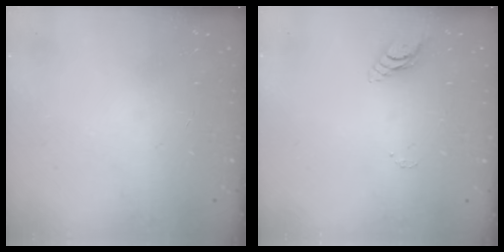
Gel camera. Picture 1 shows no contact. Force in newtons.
{"total": 6.0, "press": 6.0, "slide": 0.6}